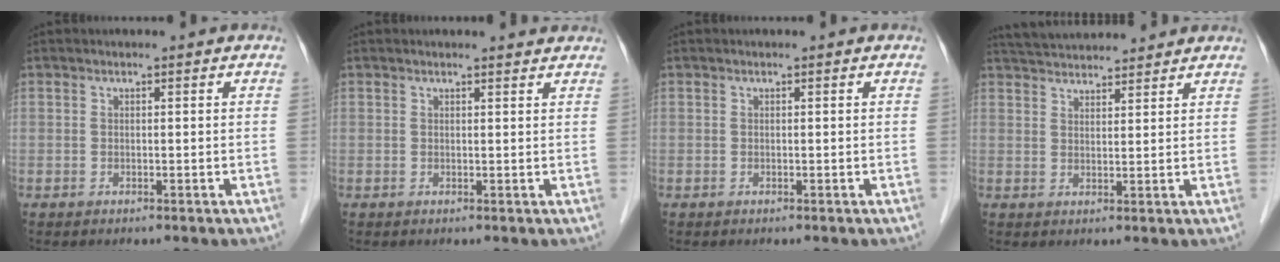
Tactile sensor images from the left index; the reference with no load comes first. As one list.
[{"total": 2.0, "force": [2.0, 0.0, 0.3], "torque": [-0.011, 0.000, 0.019]}, {"total": 0.0}, {"total": 9.9, "force": [9.4, 1.2, 2.9], "torque": [-0.053, 0.034, 0.144]}]